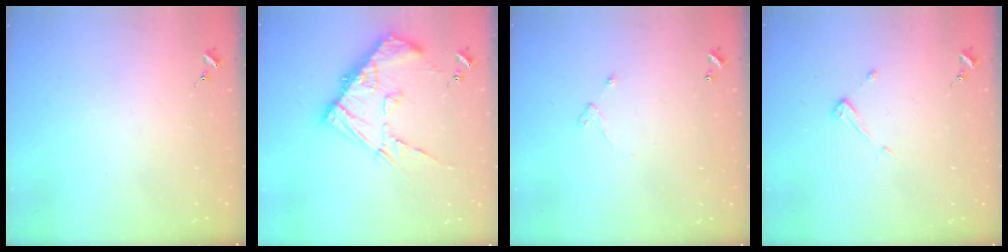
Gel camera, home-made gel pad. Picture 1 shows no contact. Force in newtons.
{"total": 16.6, "press": 16.6, "slide": 1.5}
{"total": 4.7, "press": 4.7, "slide": 0.3}
{"total": 3.9, "press": 3.9, "slide": 0.4}